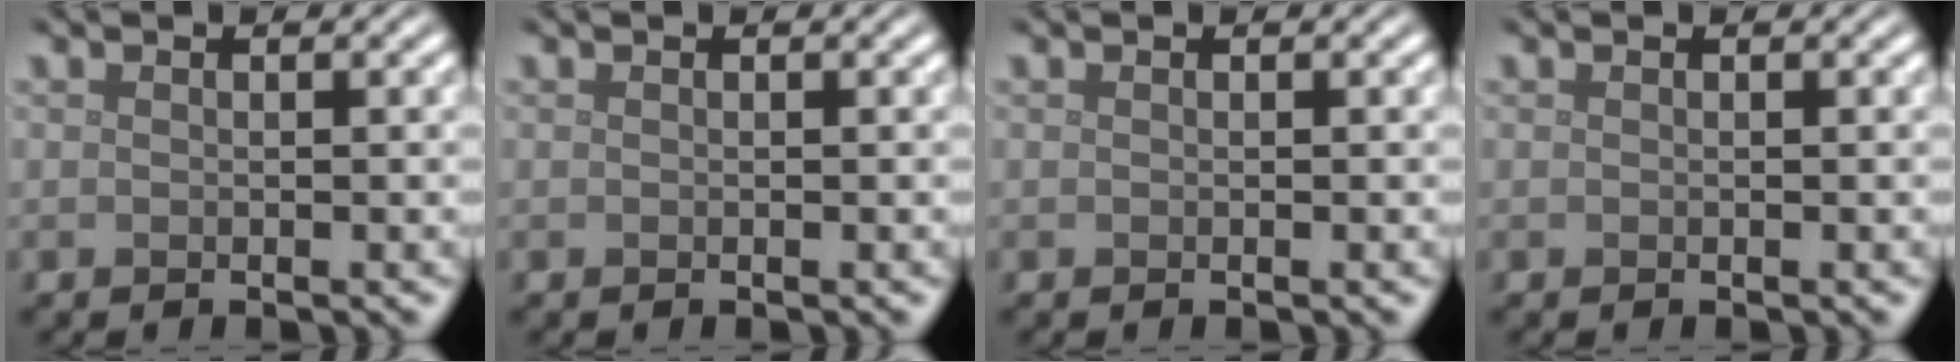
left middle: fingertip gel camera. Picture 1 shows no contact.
{"total": 0.0}
{"total": 0.0}
{"total": 0.0}